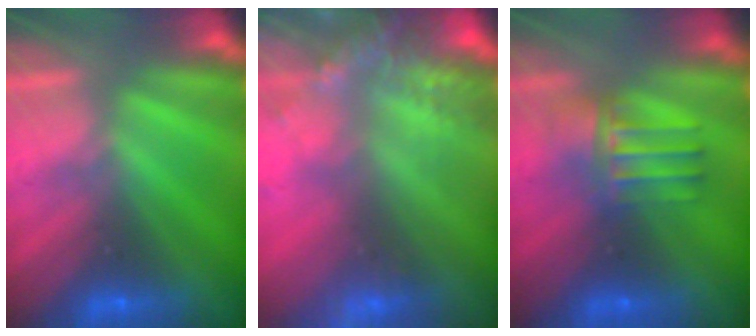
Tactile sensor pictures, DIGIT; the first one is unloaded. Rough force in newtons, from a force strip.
{"total": 7.4}
{"total": 4.7}